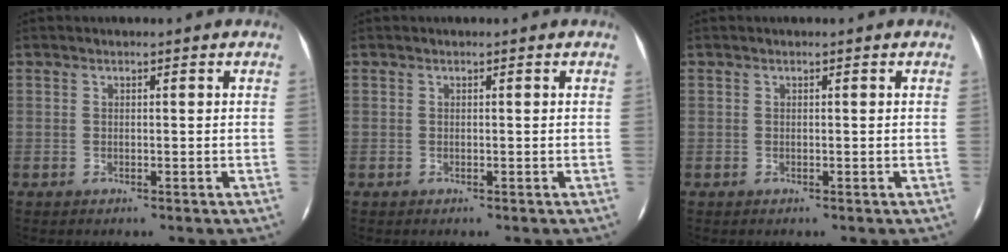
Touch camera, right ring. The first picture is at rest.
{"total": 0.0}
{"total": 0.0}